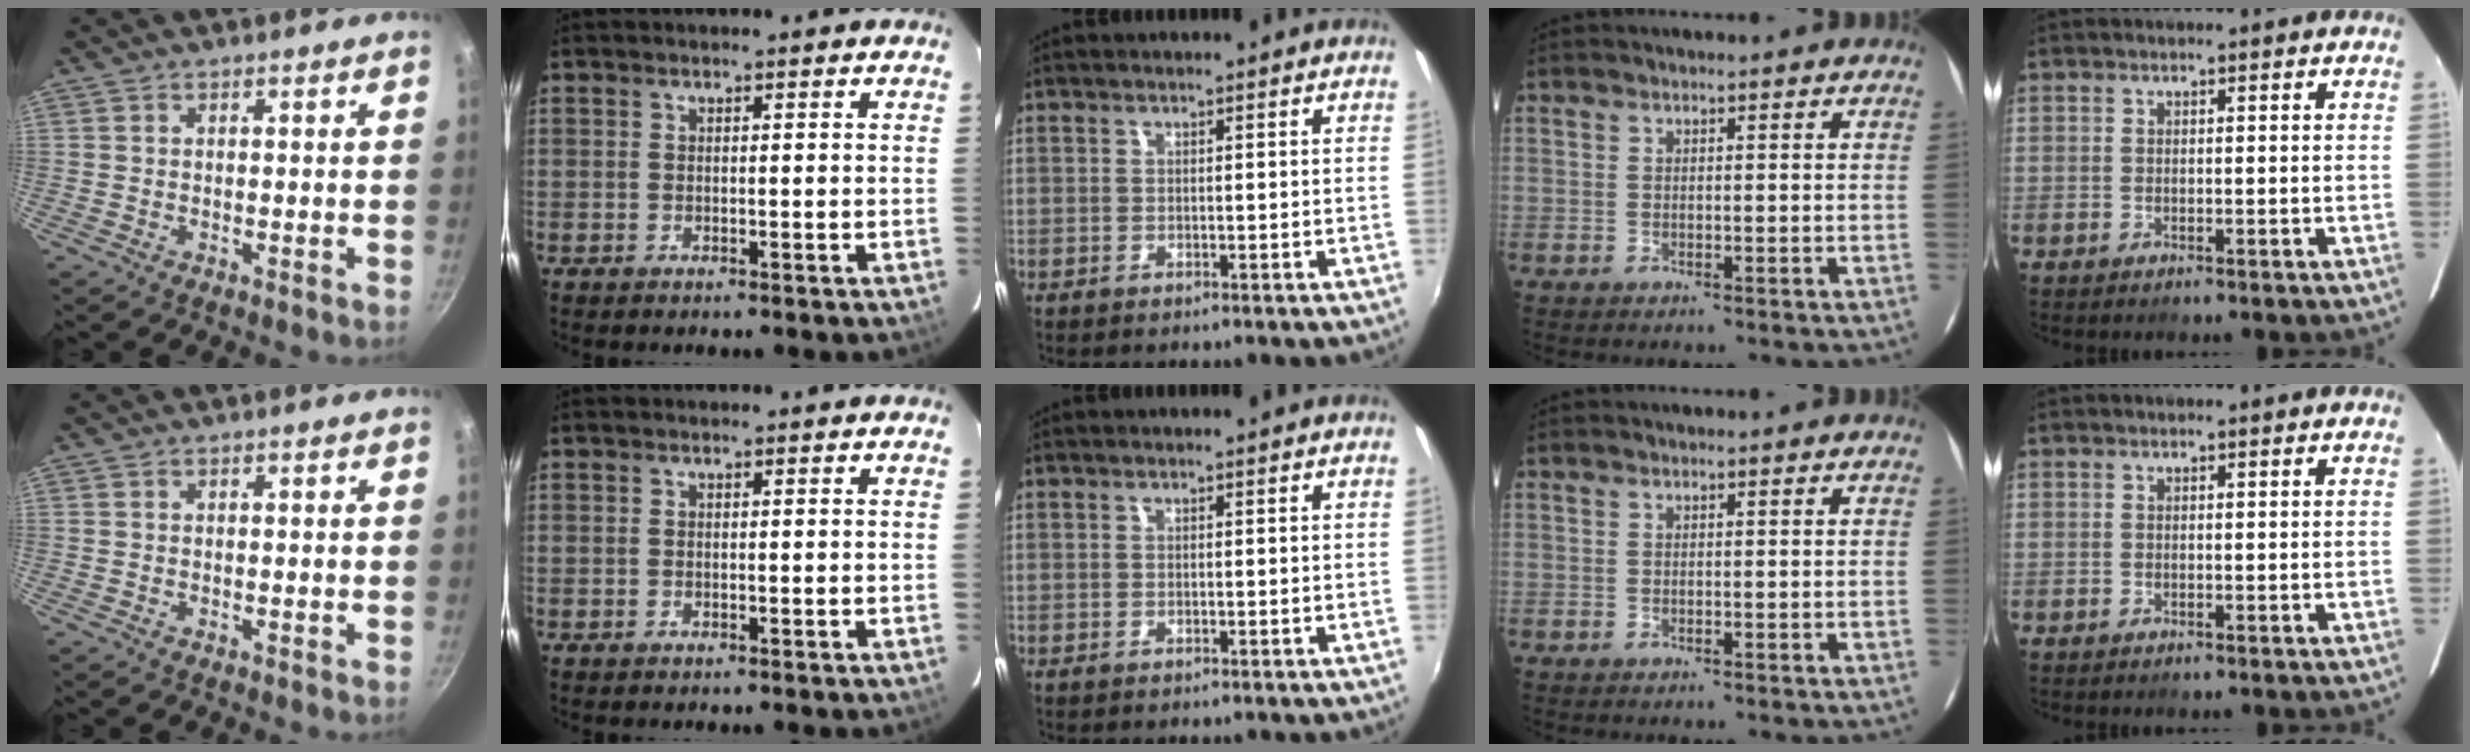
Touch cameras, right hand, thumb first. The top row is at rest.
{}